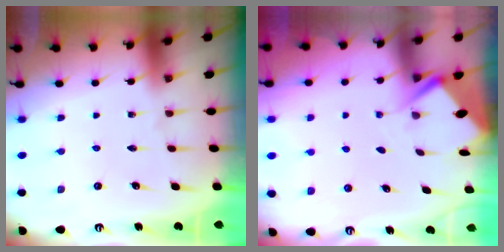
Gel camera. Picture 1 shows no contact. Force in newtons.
{"total": 2.9, "press": 2.9, "slide": 0.3}